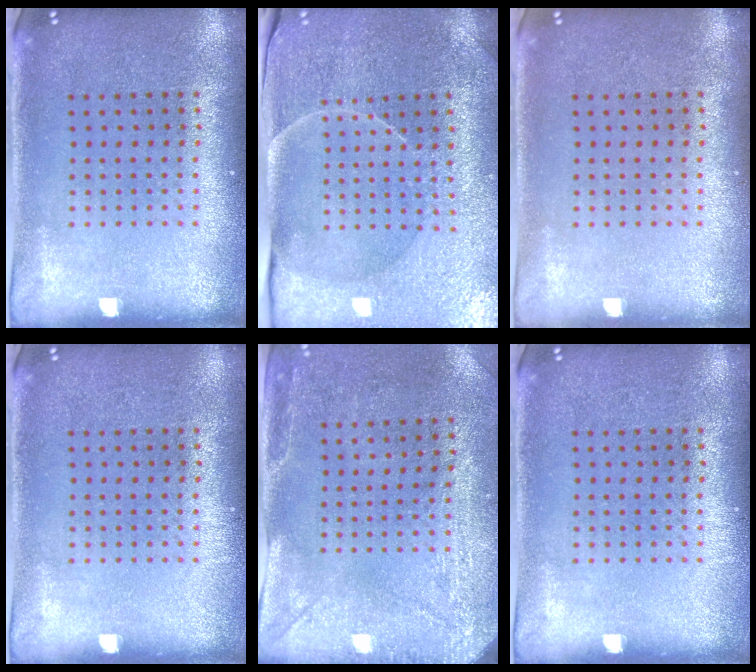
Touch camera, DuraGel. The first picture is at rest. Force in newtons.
{"total": 3.8, "press": 3.7, "slide": 0.7}
{"total": 0.0}
{"total": 0.0}
{"total": 3.0, "press": 2.4, "slide": 1.9}
{"total": 0.0}